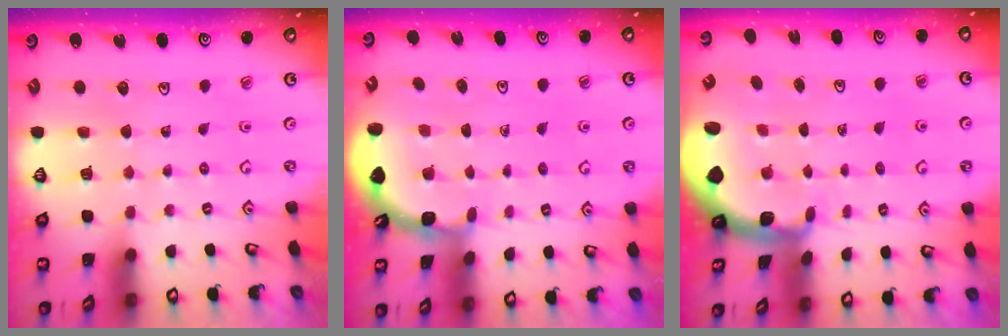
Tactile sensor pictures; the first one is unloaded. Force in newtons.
{"total": 2.1, "press": 2.1, "slide": 0.2}
{"total": 1.9, "press": 1.9, "slide": 0.4}